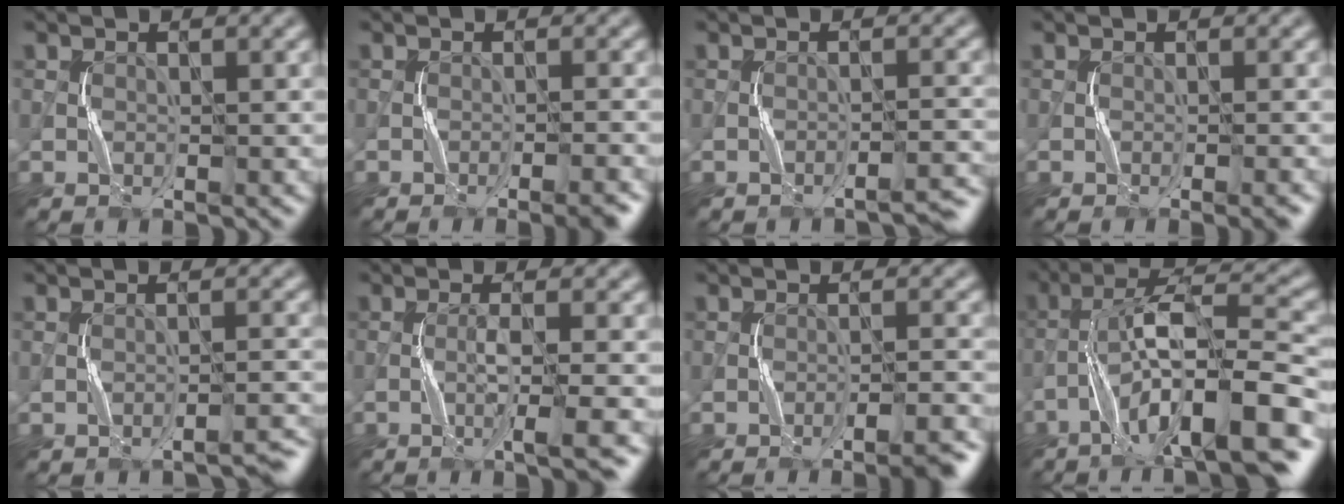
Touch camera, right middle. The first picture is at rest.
{"total": 2.2, "force": [-1.4, 0.1, 1.7], "torque": [-0.022, 0.008, -0.020]}
{"total": 1.8, "force": [-1.7, -0.1, 0.8], "torque": [-0.010, 0.011, -0.029]}
{"total": 1.2, "force": [-0.6, -0.2, 1.0], "torque": [-0.014, -0.001, -0.006]}
{"total": 1.9, "force": [-1.7, -0.2, 0.7], "torque": [-0.012, 0.009, -0.029]}
{"total": 3.6, "force": [-1.3, 0.3, 3.4], "torque": [-0.052, 0.006, -0.027]}
{"total": 3.8, "force": [-2.5, 0.4, 2.8], "torque": [-0.038, 0.012, -0.041]}
{"total": 12.5, "force": [-5.9, 2.7, 10.7], "torque": [-0.182, 0.018, -0.096]}